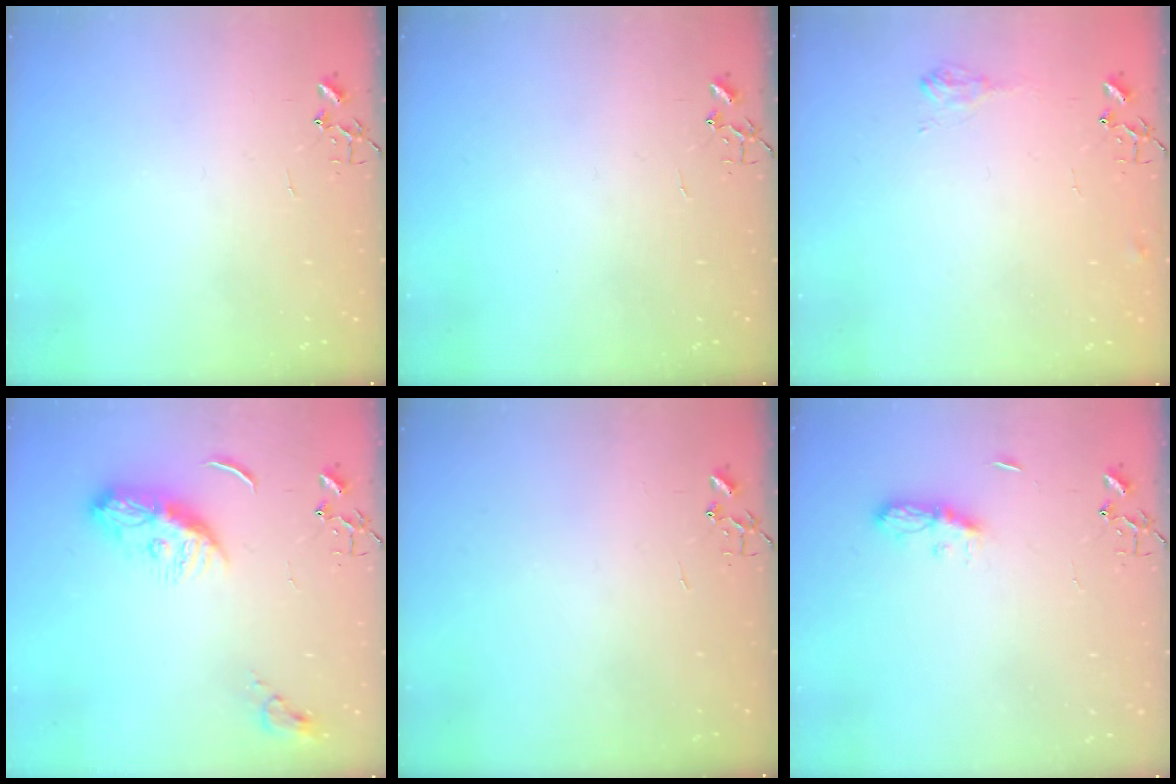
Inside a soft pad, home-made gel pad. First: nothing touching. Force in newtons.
{"total": 0.0}
{"total": 6.3, "press": 6.3, "slide": 0.8}
{"total": 10.3, "press": 10.3, "slide": 0.6}
{"total": 0.0}
{"total": 6.3, "press": 6.3, "slide": 0.6}